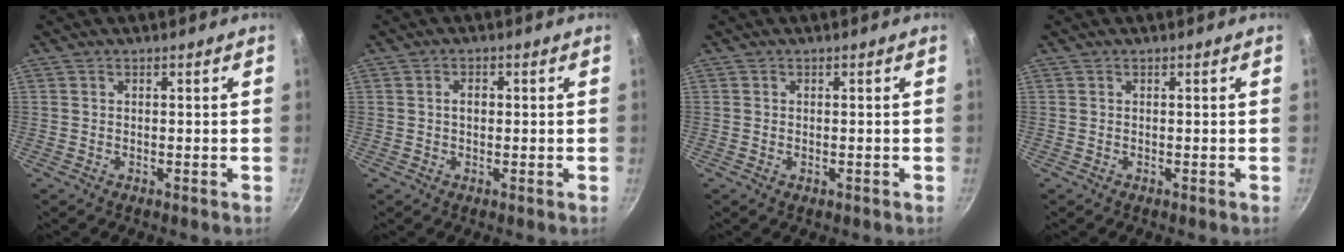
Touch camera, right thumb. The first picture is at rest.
{"total": 2.2, "force": [0.2, 1.5, 1.6], "torque": [-0.017, 0.007, 0.002]}
{"total": 0.6, "force": [-0.2, 0.4, 0.4], "torque": [-0.006, 0.000, -0.004]}
{"total": 0.0}